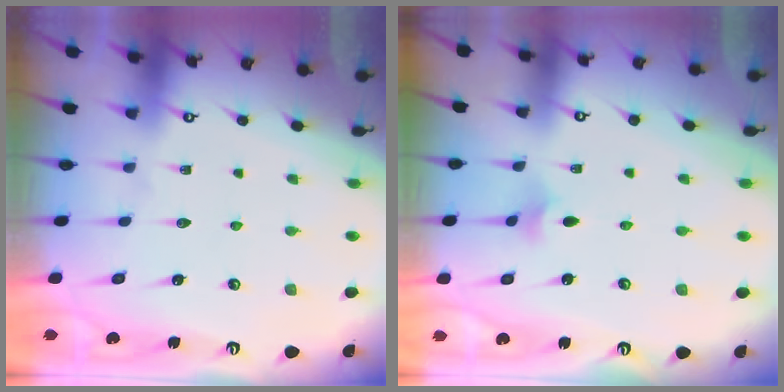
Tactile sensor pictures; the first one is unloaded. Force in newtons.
{"total": 2.3, "press": 2.2, "slide": 0.6}